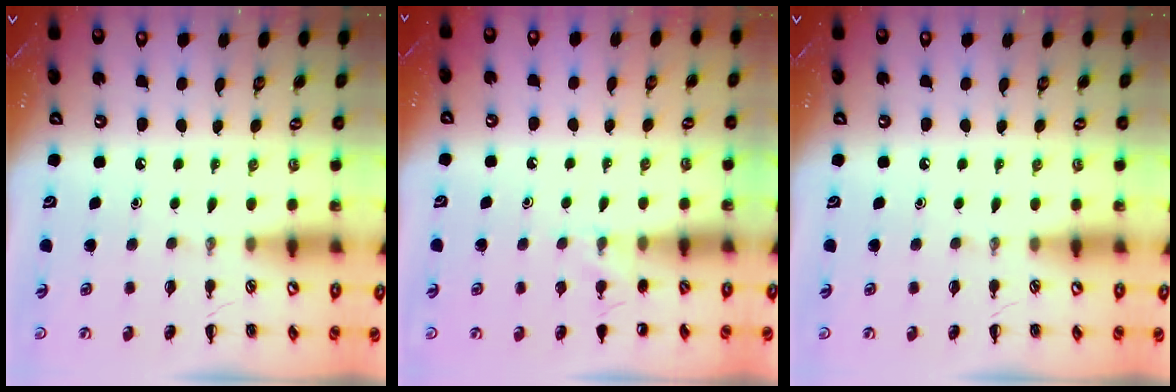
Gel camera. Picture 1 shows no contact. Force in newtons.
{"total": 4.8, "press": 4.5, "slide": 1.4}
{"total": 0.0}